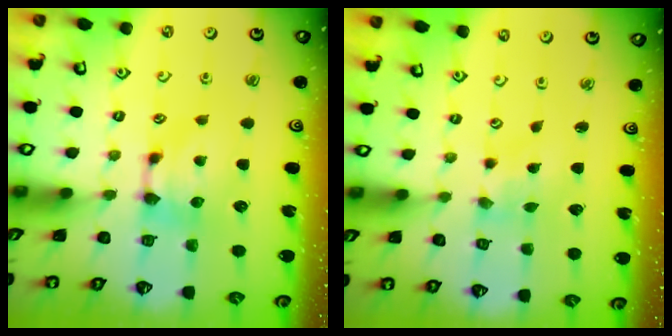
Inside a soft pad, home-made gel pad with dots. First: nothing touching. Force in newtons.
{"total": 3.5, "press": 3.4, "slide": 0.9}